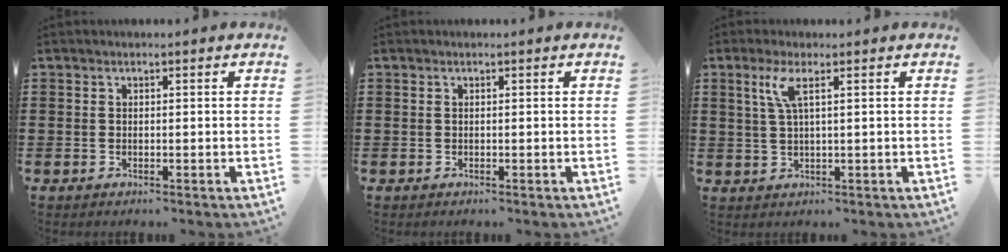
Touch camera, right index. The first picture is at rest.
{"total": 0.0}
{"total": 3.7, "force": [1.5, 0.4, 3.4], "torque": [-0.073, 0.003, 0.022]}